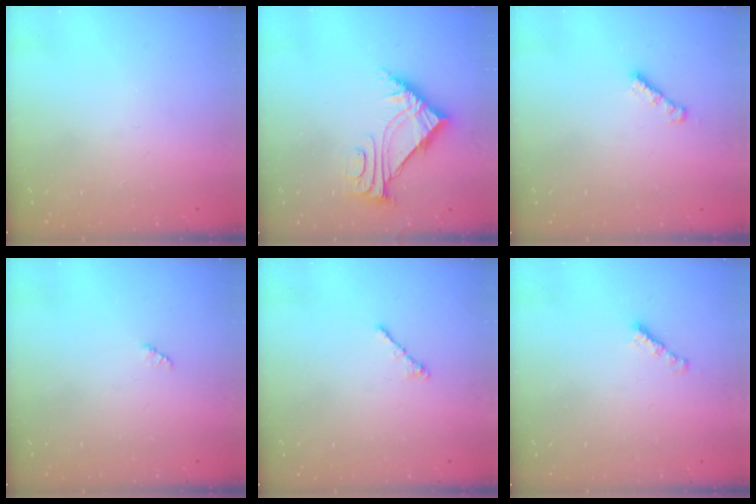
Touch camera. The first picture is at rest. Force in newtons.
{"total": 8.0, "press": 8.0, "slide": 0.8}
{"total": 2.3, "press": 2.3, "slide": 0.4}
{"total": 1.3, "press": 1.3, "slide": 0.2}
{"total": 1.8, "press": 1.7, "slide": 0.6}
{"total": 2.4, "press": 2.4, "slide": 0.4}